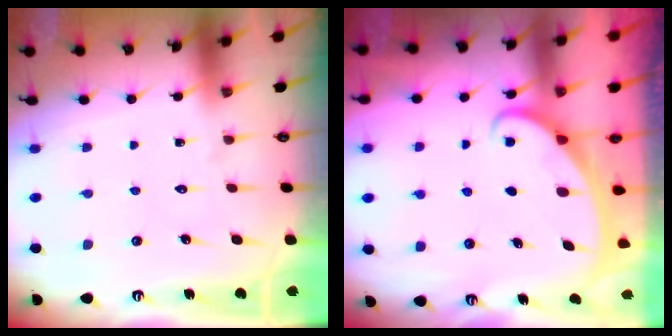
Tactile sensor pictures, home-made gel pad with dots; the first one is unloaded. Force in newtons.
{"total": 2.2, "press": 2.2, "slide": 0.4}